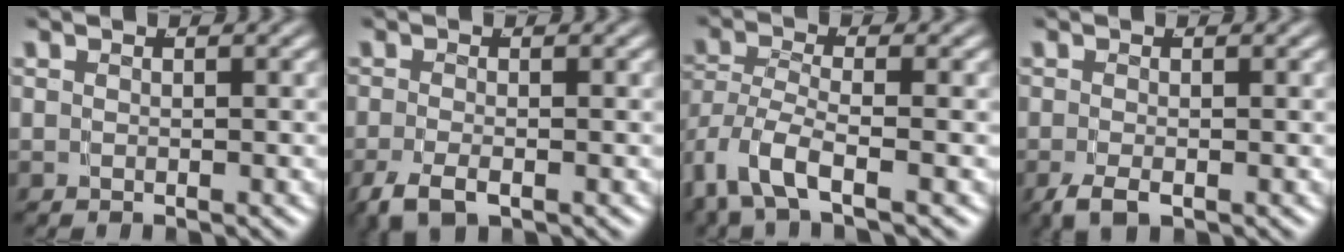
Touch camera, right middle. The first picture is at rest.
{"total": 3.2, "force": [-1.9, 1.7, 2.0], "torque": [-0.049, -0.016, -0.024]}
{"total": 4.4, "force": [-1.5, 2.6, 3.2], "torque": [-0.097, -0.027, -0.015]}
{"total": 2.3, "force": [-1.2, 1.2, 1.5], "torque": [-0.036, -0.014, -0.014]}